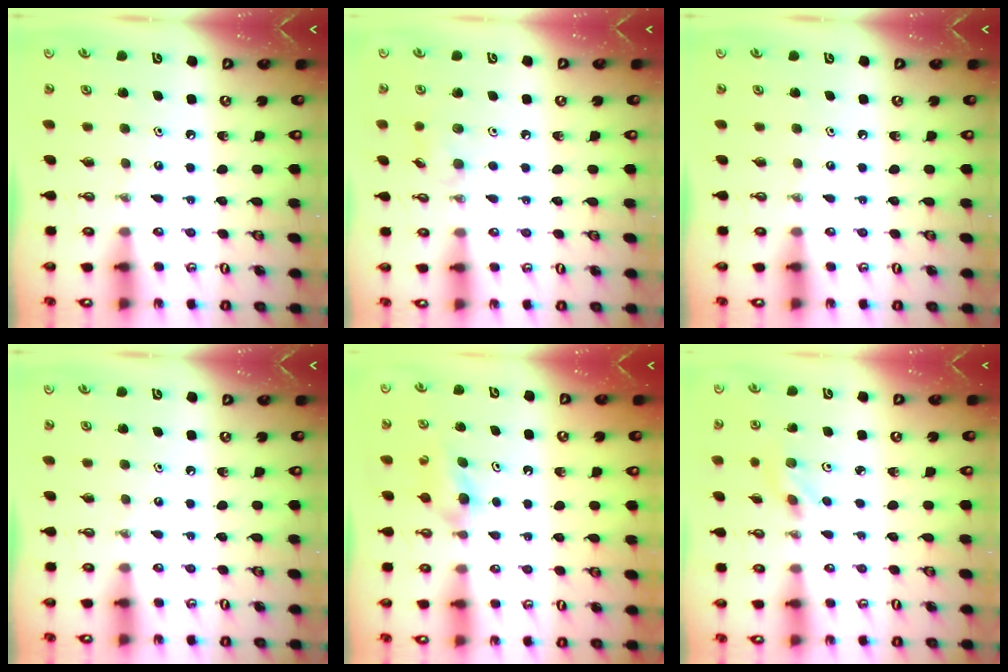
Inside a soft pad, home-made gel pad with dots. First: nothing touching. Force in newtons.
{"total": 6.2, "press": 6.0, "slide": 1.4}
{"total": 0.0}
{"total": 0.0}
{"total": 4.5, "press": 4.4, "slide": 0.9}
{"total": 2.0, "press": 1.9, "slide": 0.6}